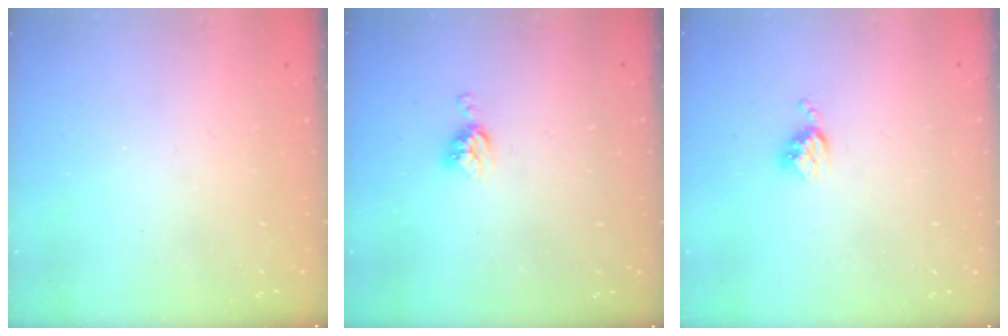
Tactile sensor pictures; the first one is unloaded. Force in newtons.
{"total": 5.9, "press": 5.9, "slide": 0.4}
{"total": 3.8, "press": 3.8, "slide": 0.4}